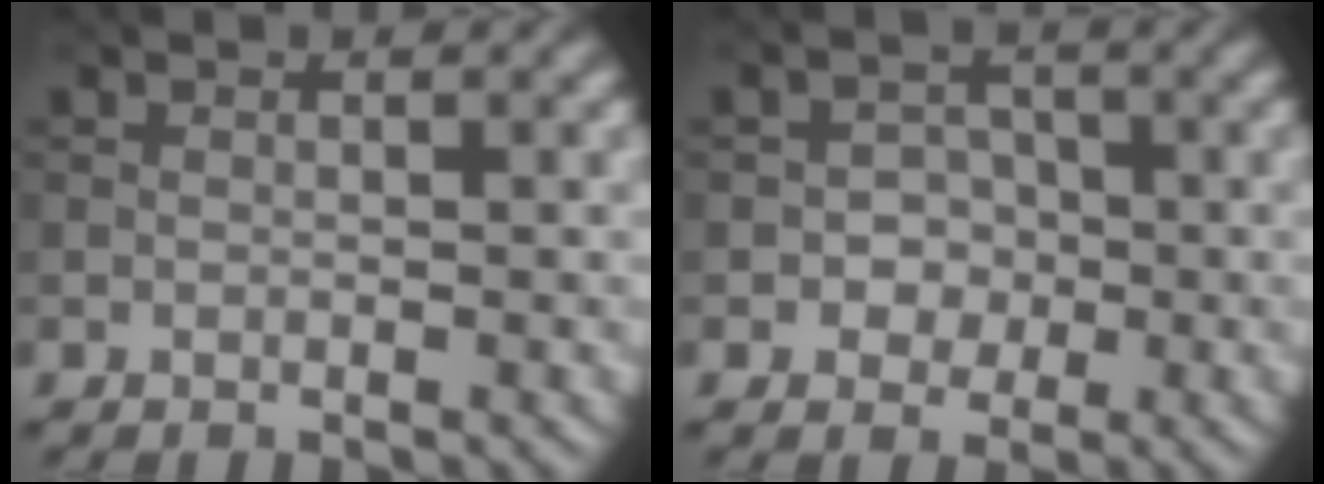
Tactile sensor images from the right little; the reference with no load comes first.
{"total": 2.5, "force": [-0.5, 2.3, 0.9], "torque": [0.006, 0.001, -0.022]}